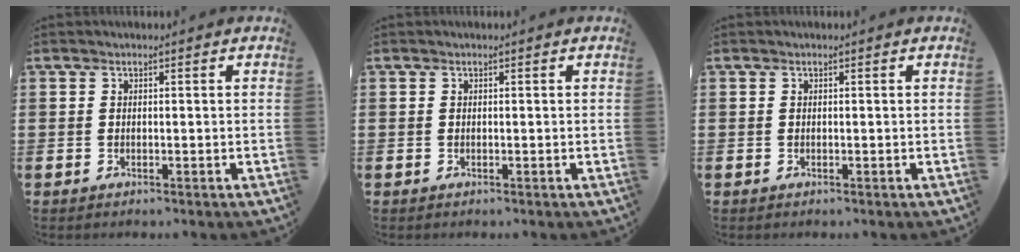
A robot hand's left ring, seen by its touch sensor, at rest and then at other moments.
{"total": 0.0}
{"total": 0.0}